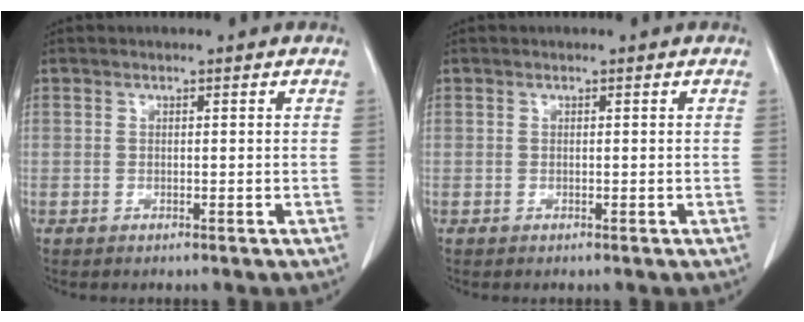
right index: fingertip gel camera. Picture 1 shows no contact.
{"total": 0.0}